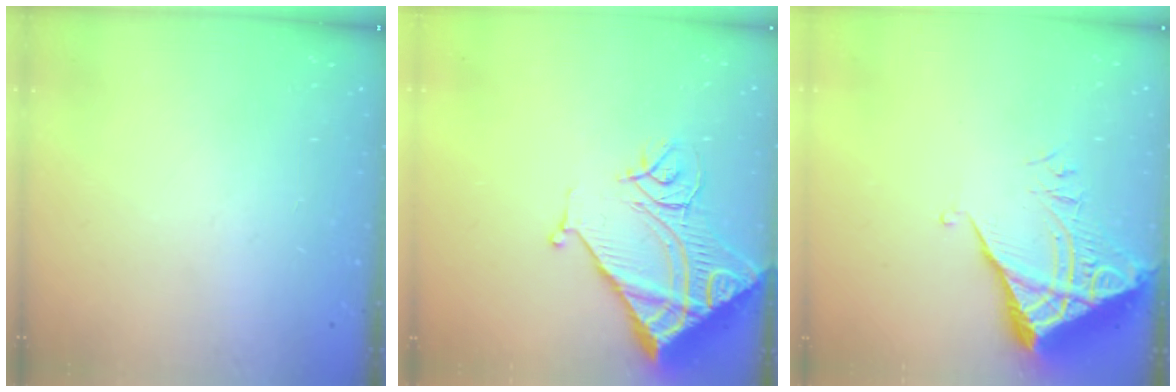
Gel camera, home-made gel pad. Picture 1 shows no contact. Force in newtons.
{"total": 16.6, "press": 16.5, "slide": 1.7}
{"total": 6.1, "press": 6.0, "slide": 0.7}